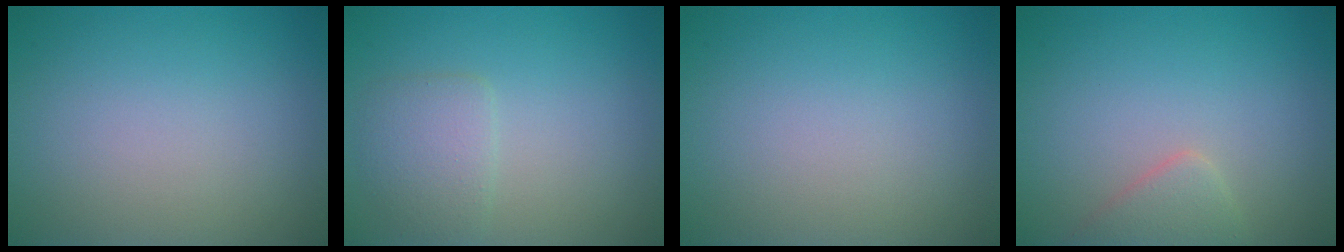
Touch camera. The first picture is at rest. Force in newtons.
{"total": 2.4, "press": 2.4, "slide": 0.2}
{"total": 0.0}
{"total": 2.1, "press": 2.1, "slide": 0.2}